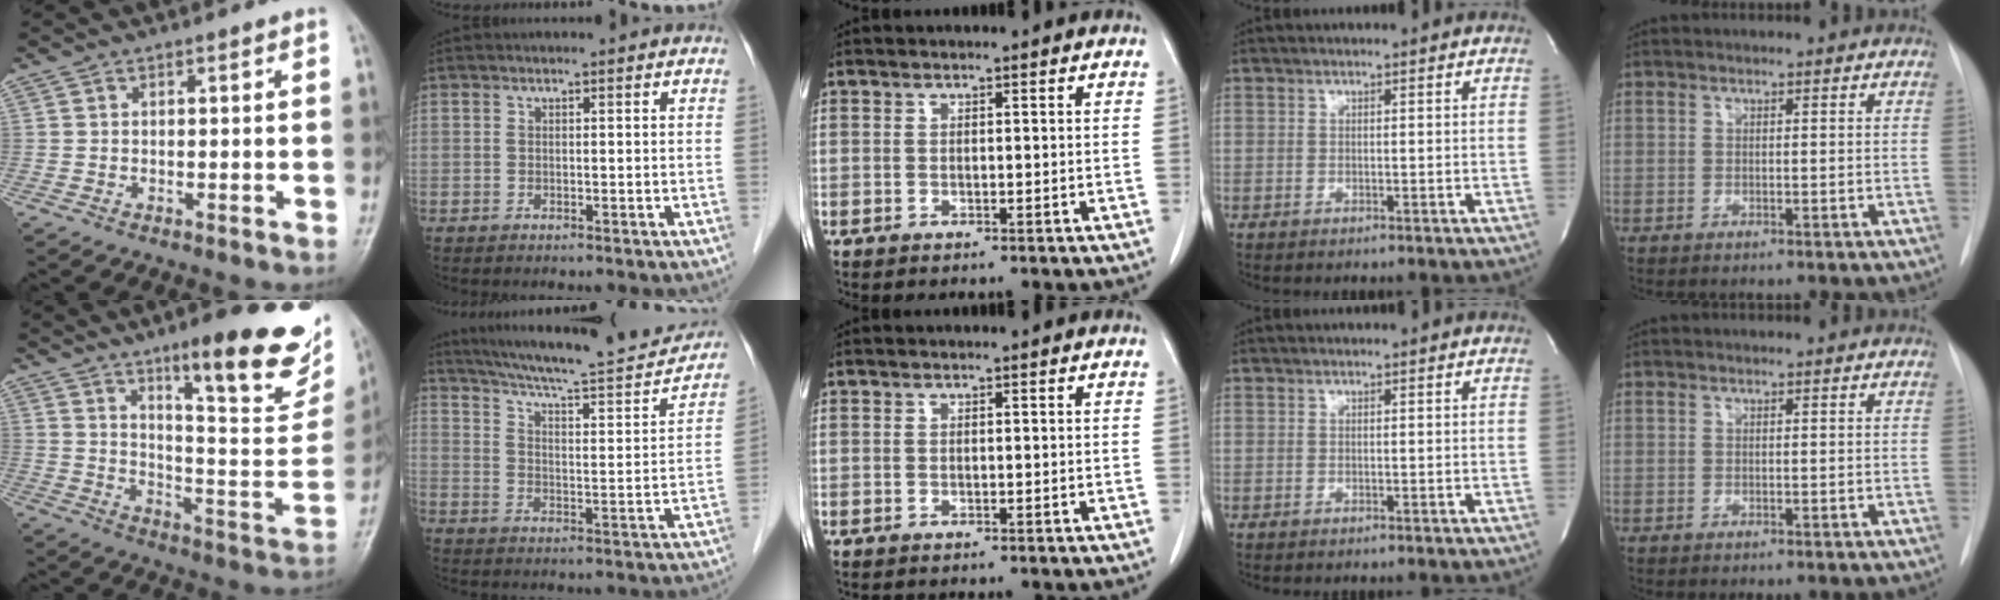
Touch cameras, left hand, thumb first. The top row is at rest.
{"thumb": {"total": 24.0, "force": [14.2, 6.0, 18.4], "torque": [-0.208, -0.063, 0.211]}, "index": {"total": 20.2, "force": [18.7, 1.5, 7.7], "torque": [-0.125, -0.020, 0.261]}}